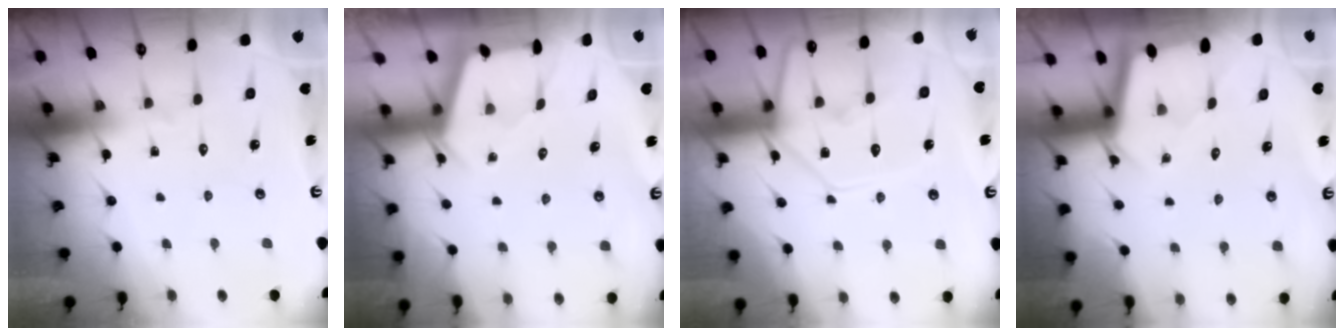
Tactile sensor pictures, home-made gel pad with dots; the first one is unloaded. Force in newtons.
{"total": 2.4, "press": 2.4, "slide": 0.3}
{"total": 11.8, "press": 11.8, "slide": 1.0}
{"total": 2.2, "press": 2.2, "slide": 0.1}